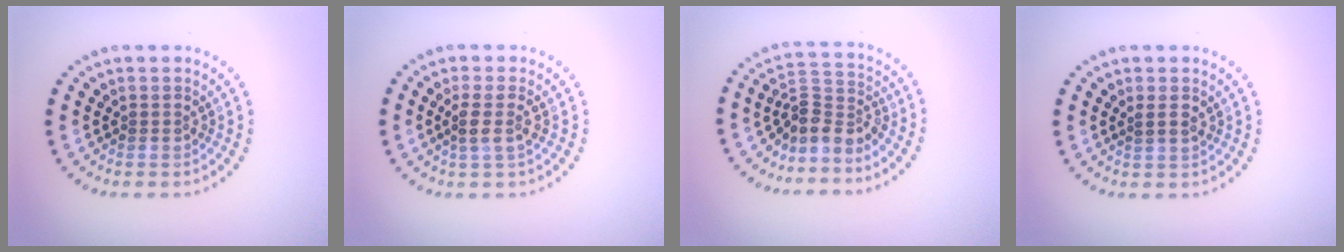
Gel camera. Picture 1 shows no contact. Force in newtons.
{"total": 2.0, "press": 1.6, "slide": 1.2}
{"total": 3.3, "press": 2.3, "slide": 2.3}
{"total": 0.9, "press": 0.7, "slide": 0.5}